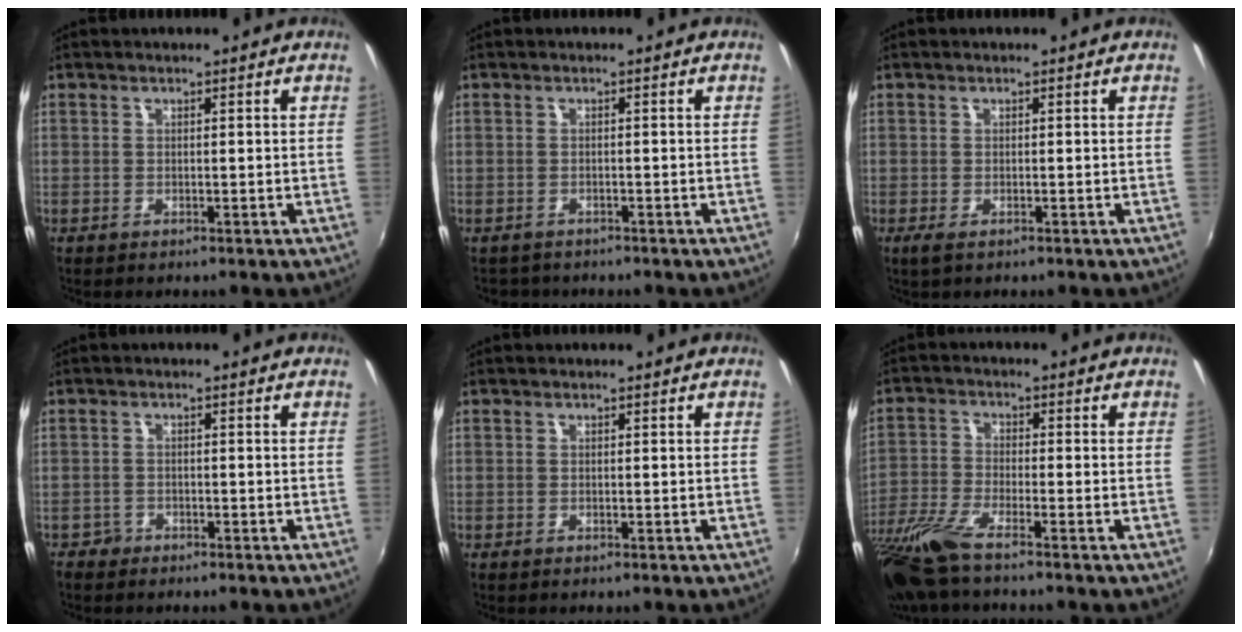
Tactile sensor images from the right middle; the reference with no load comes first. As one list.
[{"total": 2.0, "force": [-1.8, 1.0, 0.2], "torque": [-0.010, -0.004, -0.025]}, {"total": 1.6, "force": [-0.8, 0.5, 1.3], "torque": [-0.026, -0.005, -0.011]}, {"total": 2.1, "force": [-1.6, 1.2, 0.1], "torque": [-0.006, 0.000, -0.031]}, {"total": 0.0}, {"total": 10.4, "force": [-8.2, 0.9, 6.3], "torque": [-0.147, -0.033, -0.162]}]